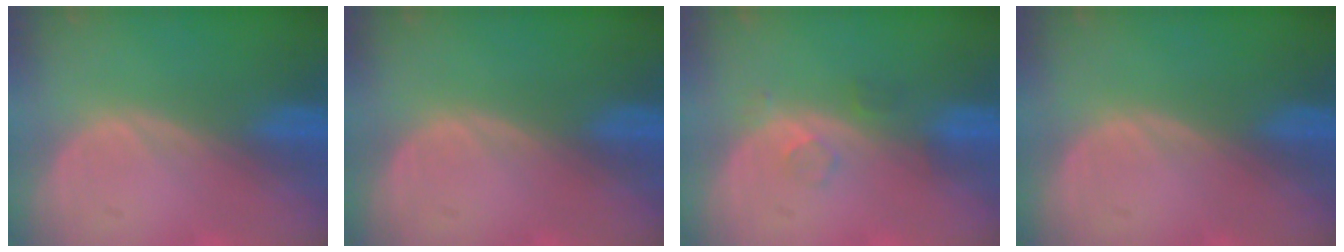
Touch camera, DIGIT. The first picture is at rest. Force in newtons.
{"total": 0.0}
{"total": 2.1, "press": 2.1, "slide": 0.2}
{"total": 0.0}